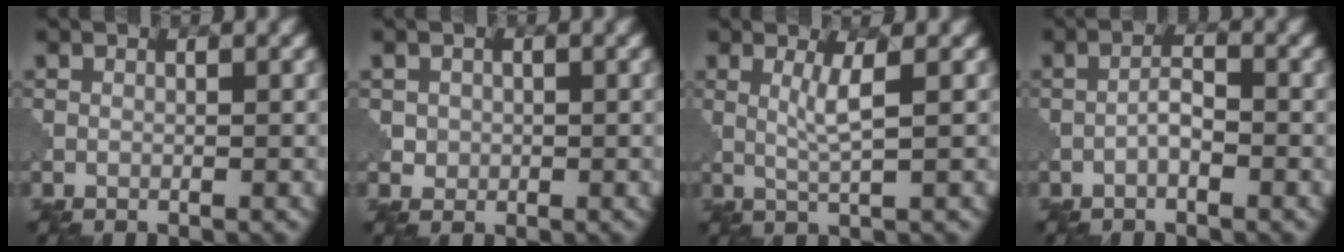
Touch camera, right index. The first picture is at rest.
{"total": 1.3, "force": [0.1, 1.3, 0.3], "torque": [0.003, -0.004, 0.004]}
{"total": 2.5, "force": [0.5, 0.3, 2.4], "torque": [-0.047, -0.003, 0.010]}
{"total": 1.7, "force": [-0.8, 0.5, 1.4], "torque": [-0.027, 0.007, -0.019]}